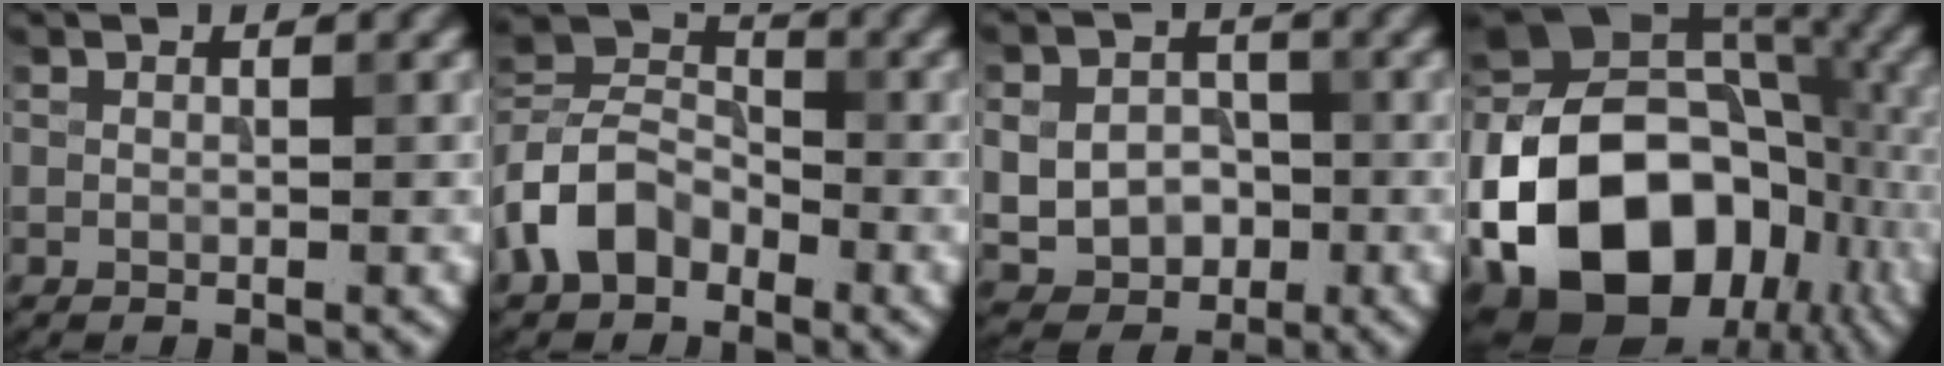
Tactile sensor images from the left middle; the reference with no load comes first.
{"total": 5.9, "force": [-2.9, 4.0, 3.1], "torque": [-0.062, 0.007, -0.072]}
{"total": 5.7, "force": [-0.8, 4.7, 3.1], "torque": [-0.053, -0.013, -0.022]}
{"total": 18.1, "force": [-6.5, 12.7, 11.0], "torque": [-0.204, -0.007, -0.117]}